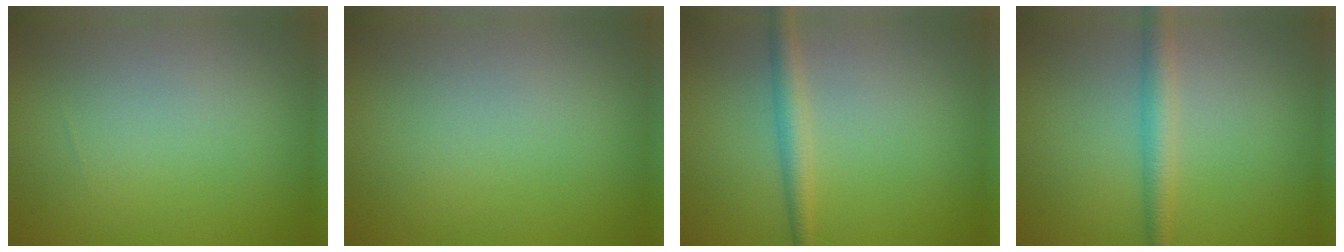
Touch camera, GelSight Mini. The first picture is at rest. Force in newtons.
{"total": 0.0}
{"total": 2.4, "press": 2.4, "slide": 0.1}
{"total": 2.9, "press": 2.9, "slide": 0.1}